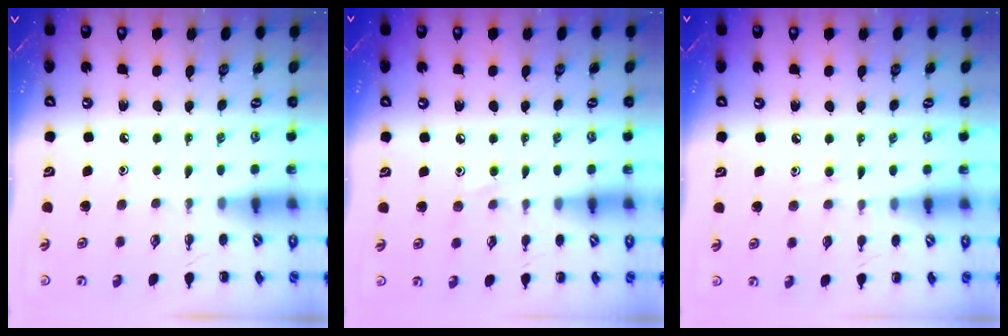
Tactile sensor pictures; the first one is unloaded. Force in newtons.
{"total": 5.1, "press": 4.8, "slide": 1.6}
{"total": 6.6, "press": 6.2, "slide": 2.2}